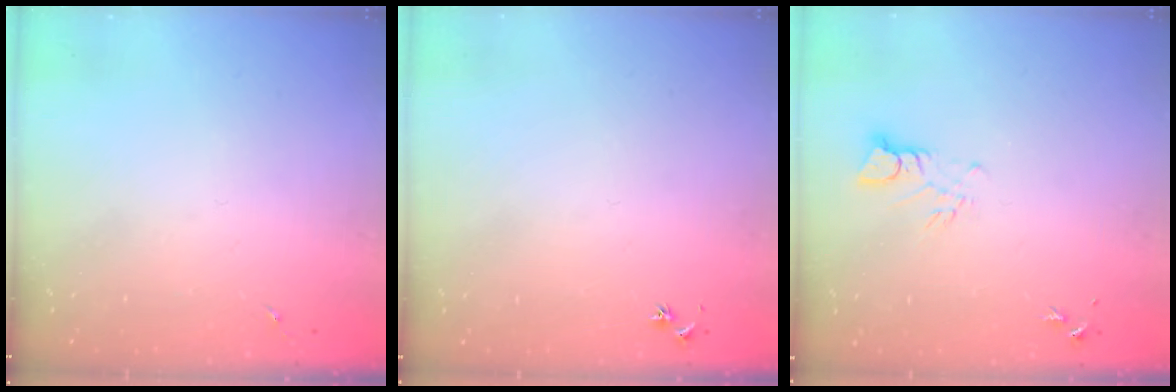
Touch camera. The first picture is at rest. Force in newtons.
{"total": 3.0, "press": 2.9, "slide": 0.3}
{"total": 3.4, "press": 3.4, "slide": 0.2}